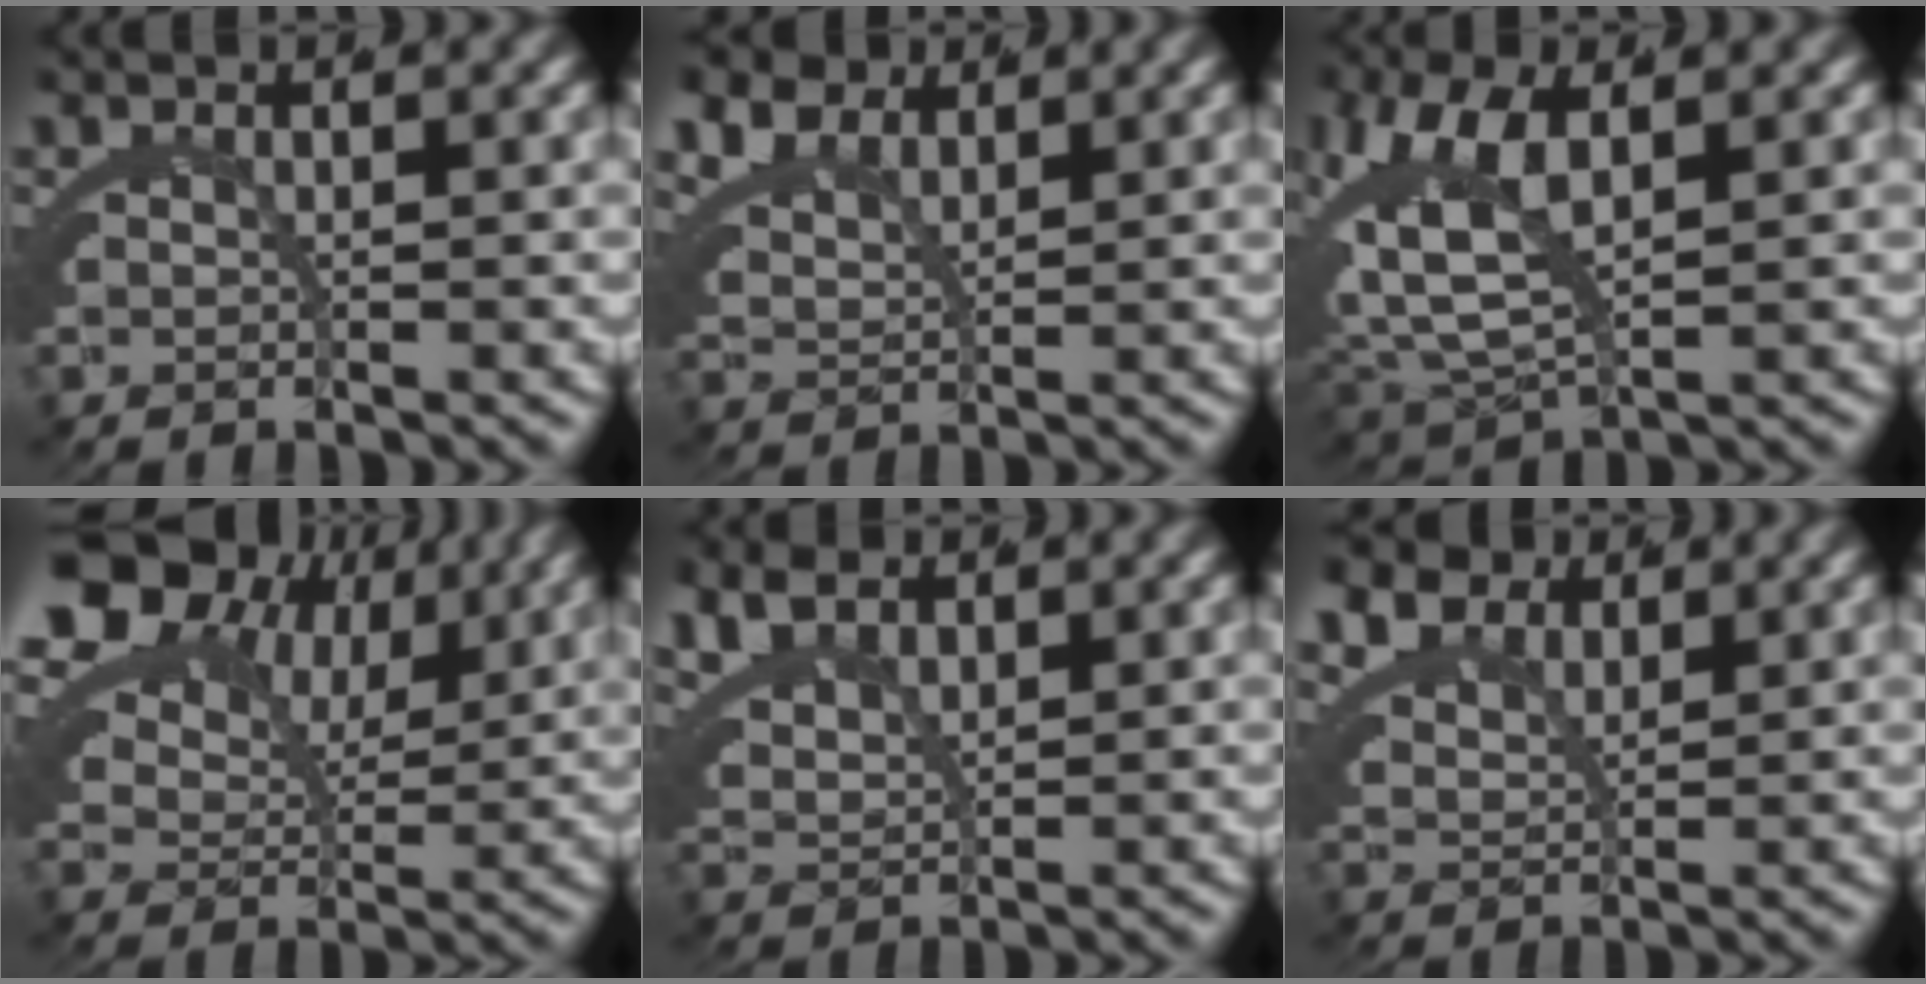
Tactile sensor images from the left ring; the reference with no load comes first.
{"total": 4.8, "force": [3.0, 2.9, 2.3], "torque": [-0.067, -0.008, 0.059]}
{"total": 8.1, "force": [1.8, 4.8, 6.3], "torque": [-0.154, -0.012, 0.043]}
{"total": 9.8, "force": [4.6, 6.6, 5.7], "torque": [-0.120, 0.003, 0.075]}
{"total": 4.4, "force": [2.5, 2.8, 2.3], "torque": [-0.071, -0.009, 0.054]}
{"total": 5.2, "force": [3.3, 3.3, 2.4], "torque": [-0.067, -0.010, 0.061]}